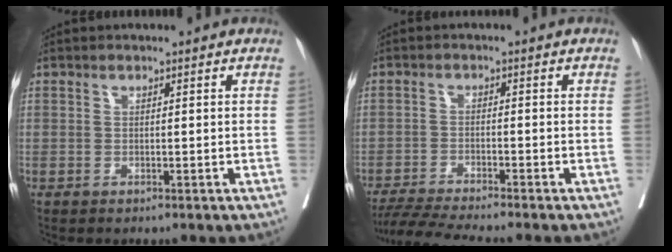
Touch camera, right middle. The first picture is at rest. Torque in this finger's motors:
{"motor_torque": [0.34, -0.42, 0.02, 0.02]}